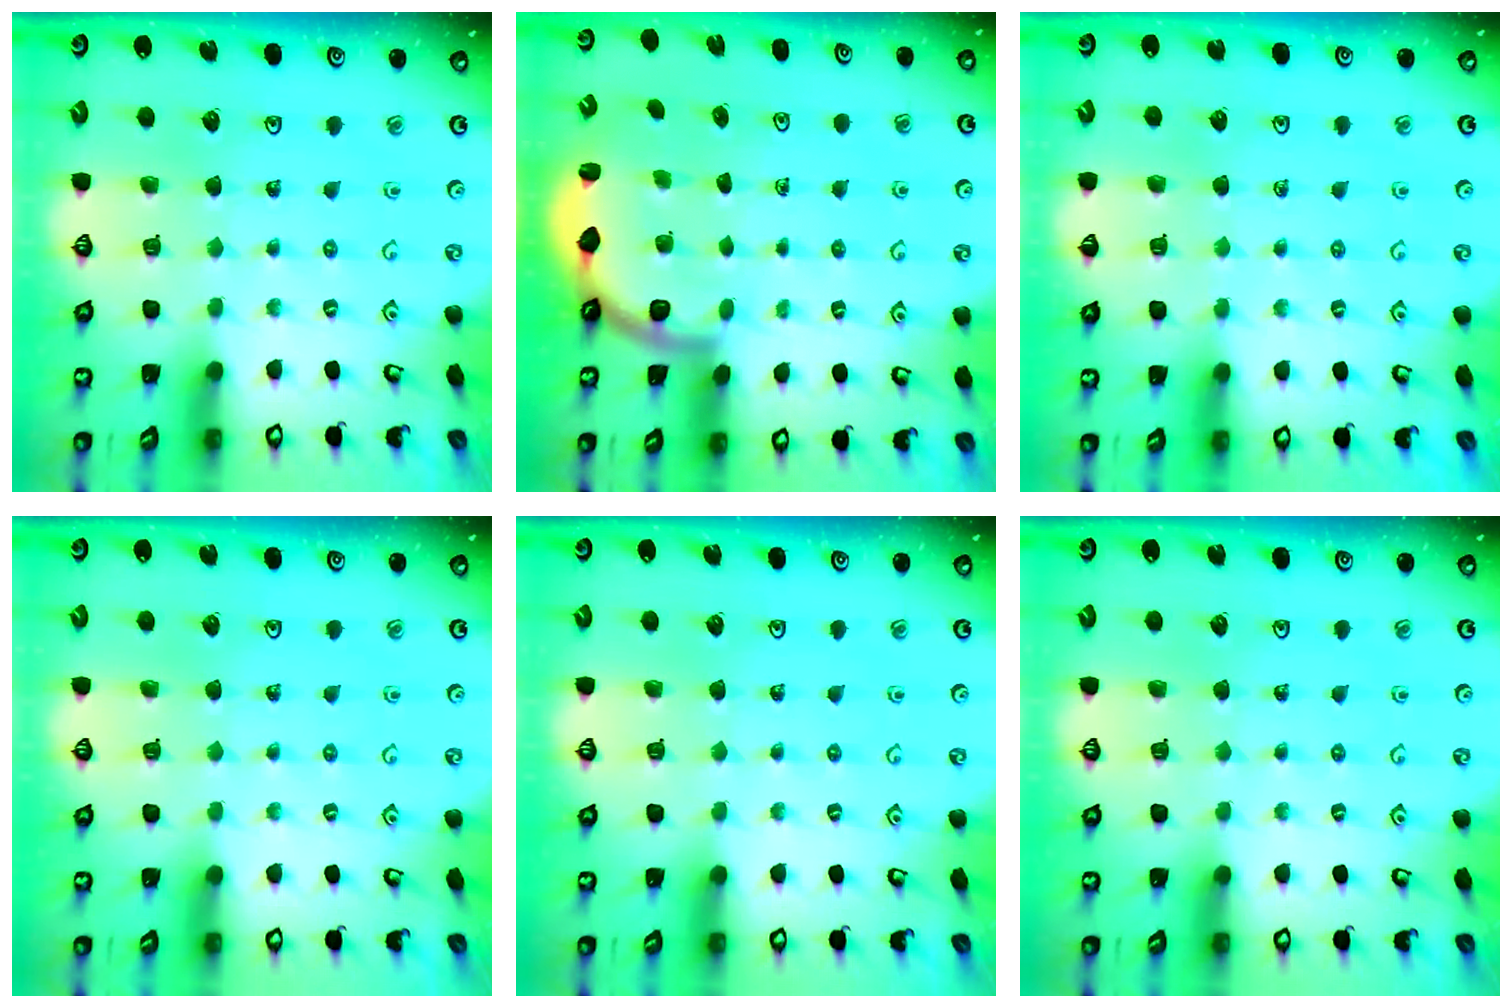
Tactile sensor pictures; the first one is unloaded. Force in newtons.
{"total": 2.5, "press": 2.4, "slide": 0.7}
{"total": 2.7, "press": 2.7, "slide": 0.4}
{"total": 0.0}
{"total": 0.0}
{"total": 0.0}